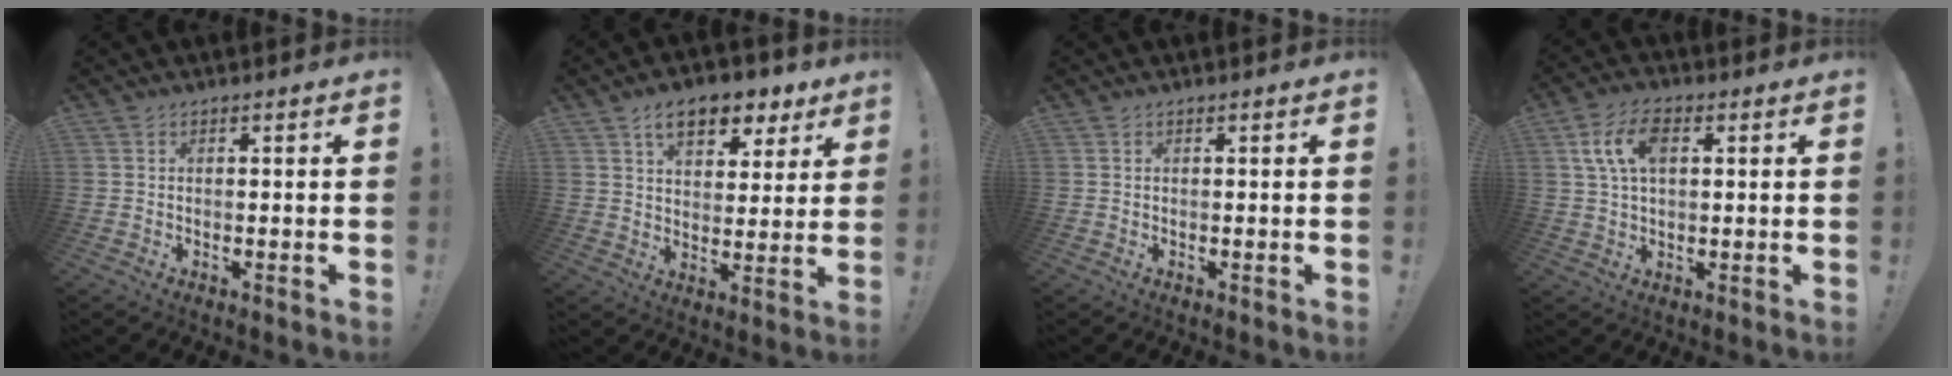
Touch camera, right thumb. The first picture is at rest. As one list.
[{"total": 11.2, "force": [6.7, 6.2, 6.5], "torque": [-0.094, -0.033, 0.119]}, {"total": 0.0}, {"total": 9.8, "force": [2.9, 5.7, 7.5], "torque": [-0.131, 0.009, 0.055]}]